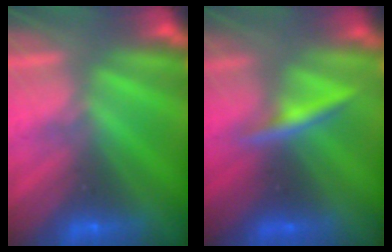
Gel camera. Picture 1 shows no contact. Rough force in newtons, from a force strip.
{"total": 2.6}